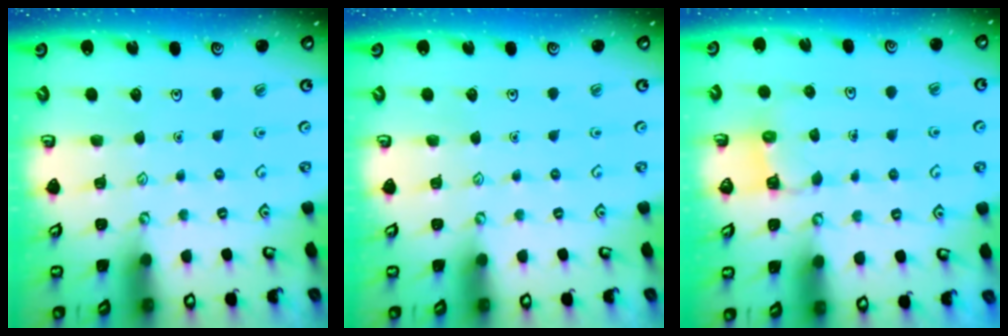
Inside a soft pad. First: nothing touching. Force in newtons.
{"total": 0.0}
{"total": 3.1, "press": 3.1, "slide": 0.6}